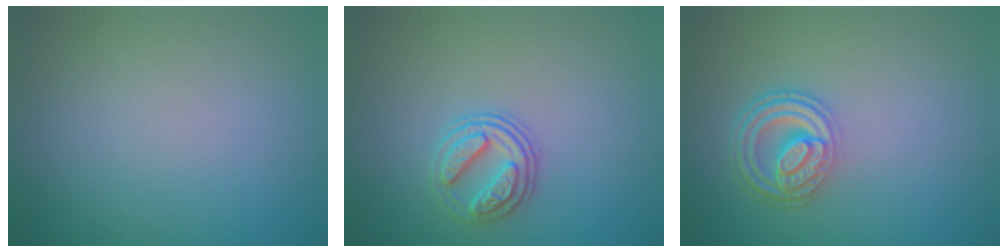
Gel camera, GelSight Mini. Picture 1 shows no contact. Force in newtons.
{"total": 2.7, "press": 2.5, "slide": 1.0}
{"total": 4.7, "press": 3.5, "slide": 3.1}